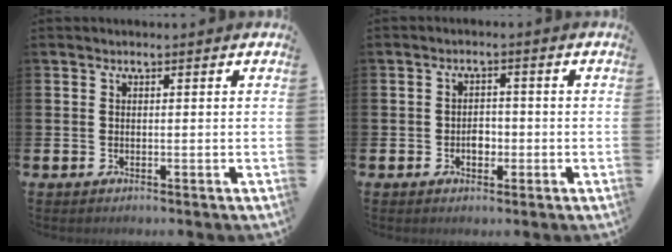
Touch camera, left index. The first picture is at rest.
{"total": 2.2, "force": [-0.5, 1.6, 1.3], "torque": [-0.010, -0.001, -0.015]}